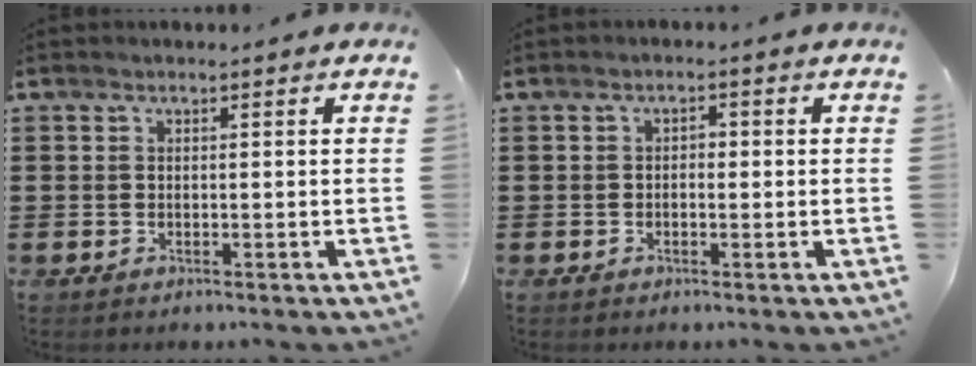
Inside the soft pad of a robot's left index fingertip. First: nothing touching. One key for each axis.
{"total": 1.3, "fx": -0.6, "fy": 0.7, "fz": 1.0, "tx": -0.020, "ty": 0.003, "tz": -0.013}